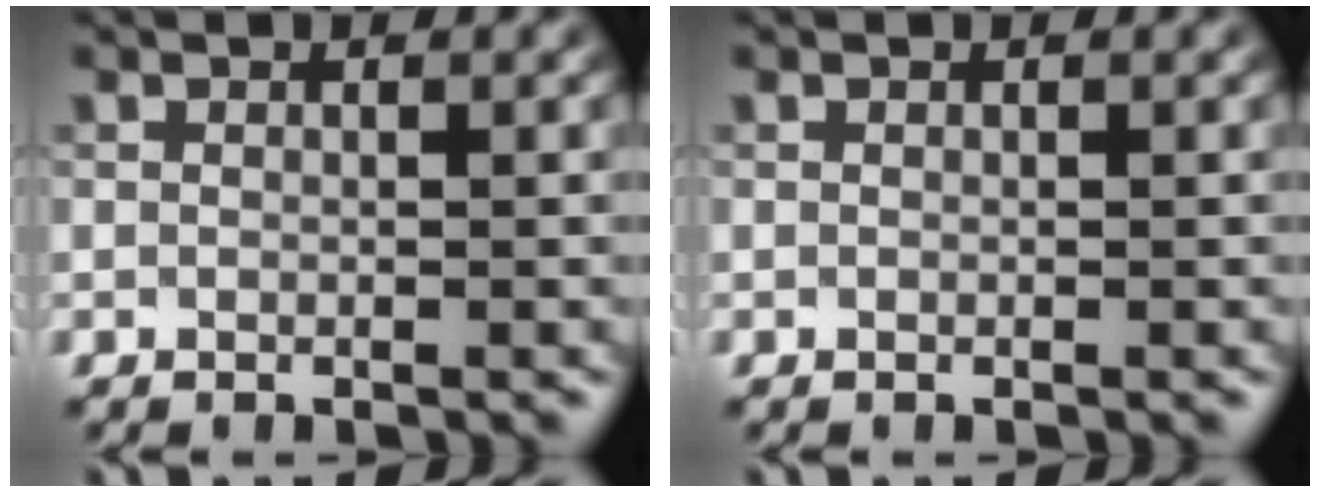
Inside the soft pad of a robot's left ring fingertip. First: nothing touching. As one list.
[{"total": 0.0}]